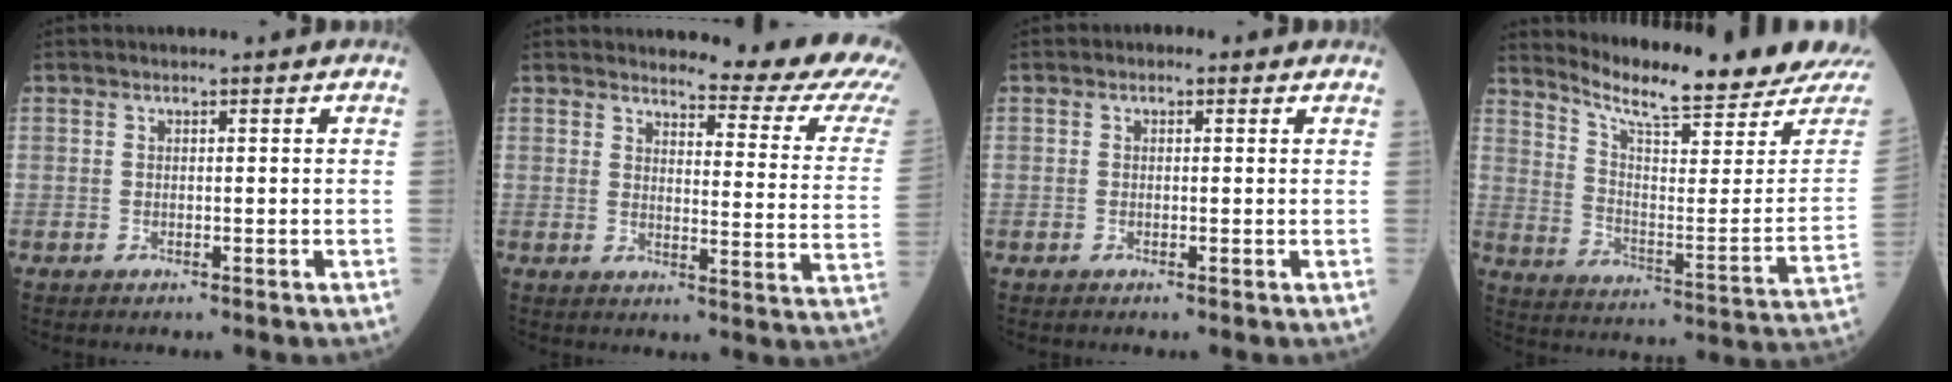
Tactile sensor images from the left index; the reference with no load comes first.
{"total": 14.7, "force": [13.9, 0.4, 5.0], "torque": [-0.055, -0.096, 0.141]}
{"total": 0.9, "force": [0.3, 0.8, 0.4], "torque": [-0.005, 0.007, -0.005]}
{"total": 17.8, "force": [16.7, -0.9, 6.3], "torque": [-0.121, -0.086, 0.237]}